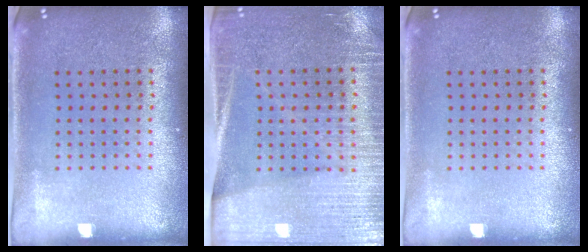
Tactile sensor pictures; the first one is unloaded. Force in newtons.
{"total": 3.4, "press": 3.1, "slide": 1.4}
{"total": 0.0}